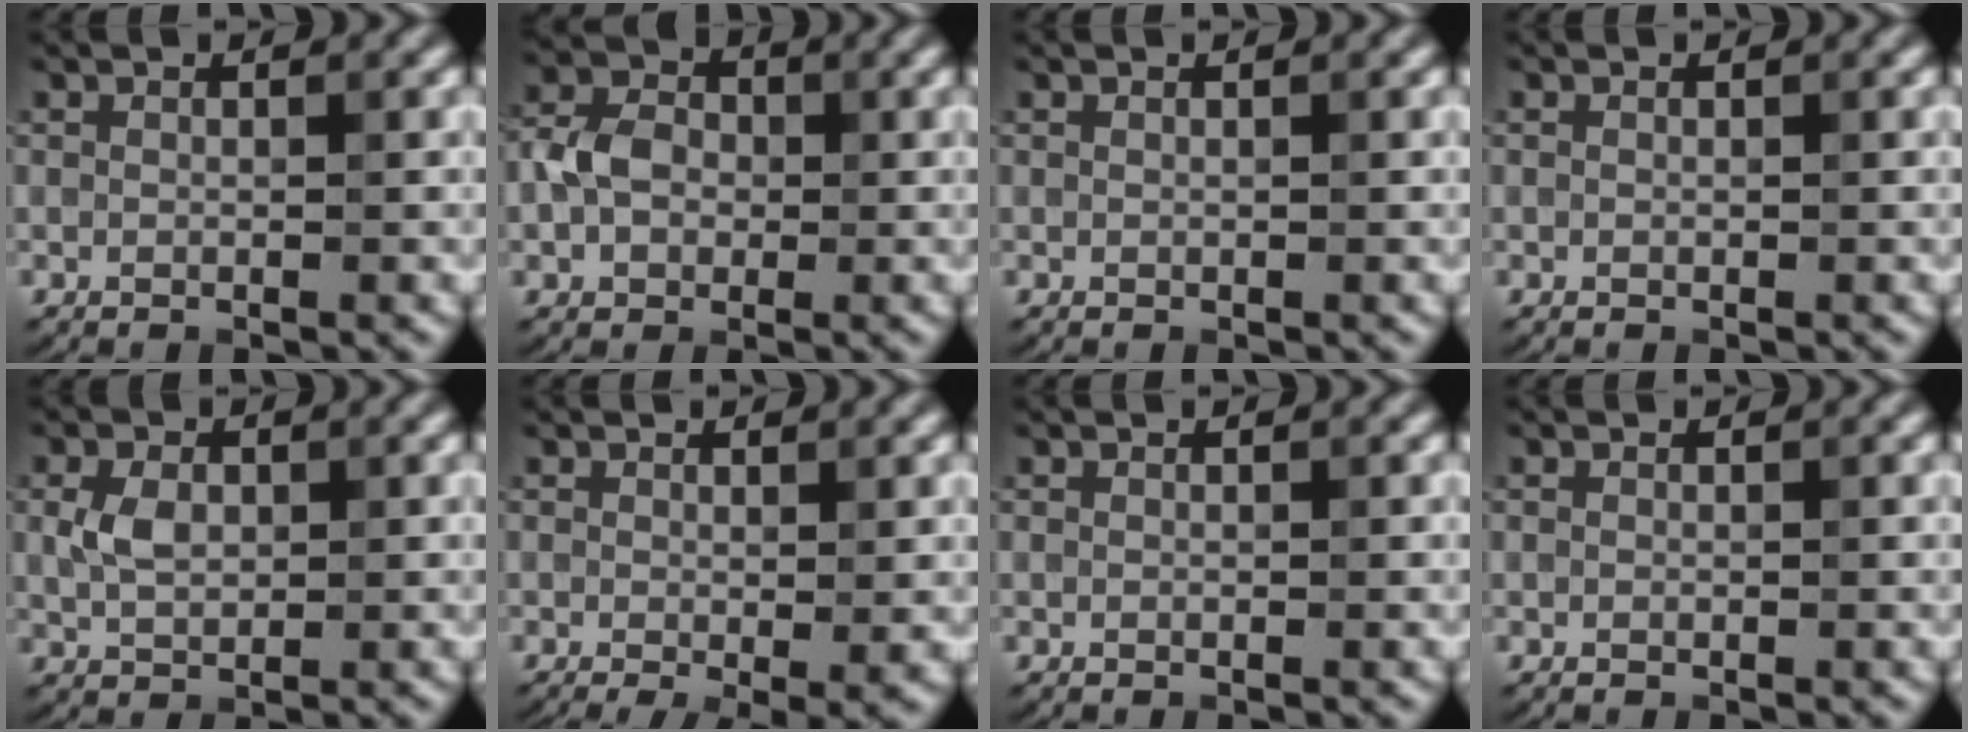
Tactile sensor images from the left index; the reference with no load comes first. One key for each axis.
{"total": 3.8, "fx": -0.3, "fy": 3.0, "fz": 2.2, "tx": -0.044, "ty": 0.006, "tz": -0.015}
{"total": 0.0}
{"total": 0.0}
{"total": 2.6, "fx": 0.4, "fy": 1.9, "fz": 1.8, "tx": -0.042, "ty": 0.003, "tz": 0.008}
{"total": 2.4, "fx": -0.4, "fy": 0.3, "fz": 2.3, "tx": -0.040, "ty": -0.015, "tz": -0.006}
{"total": 0.0}
{"total": 0.0}